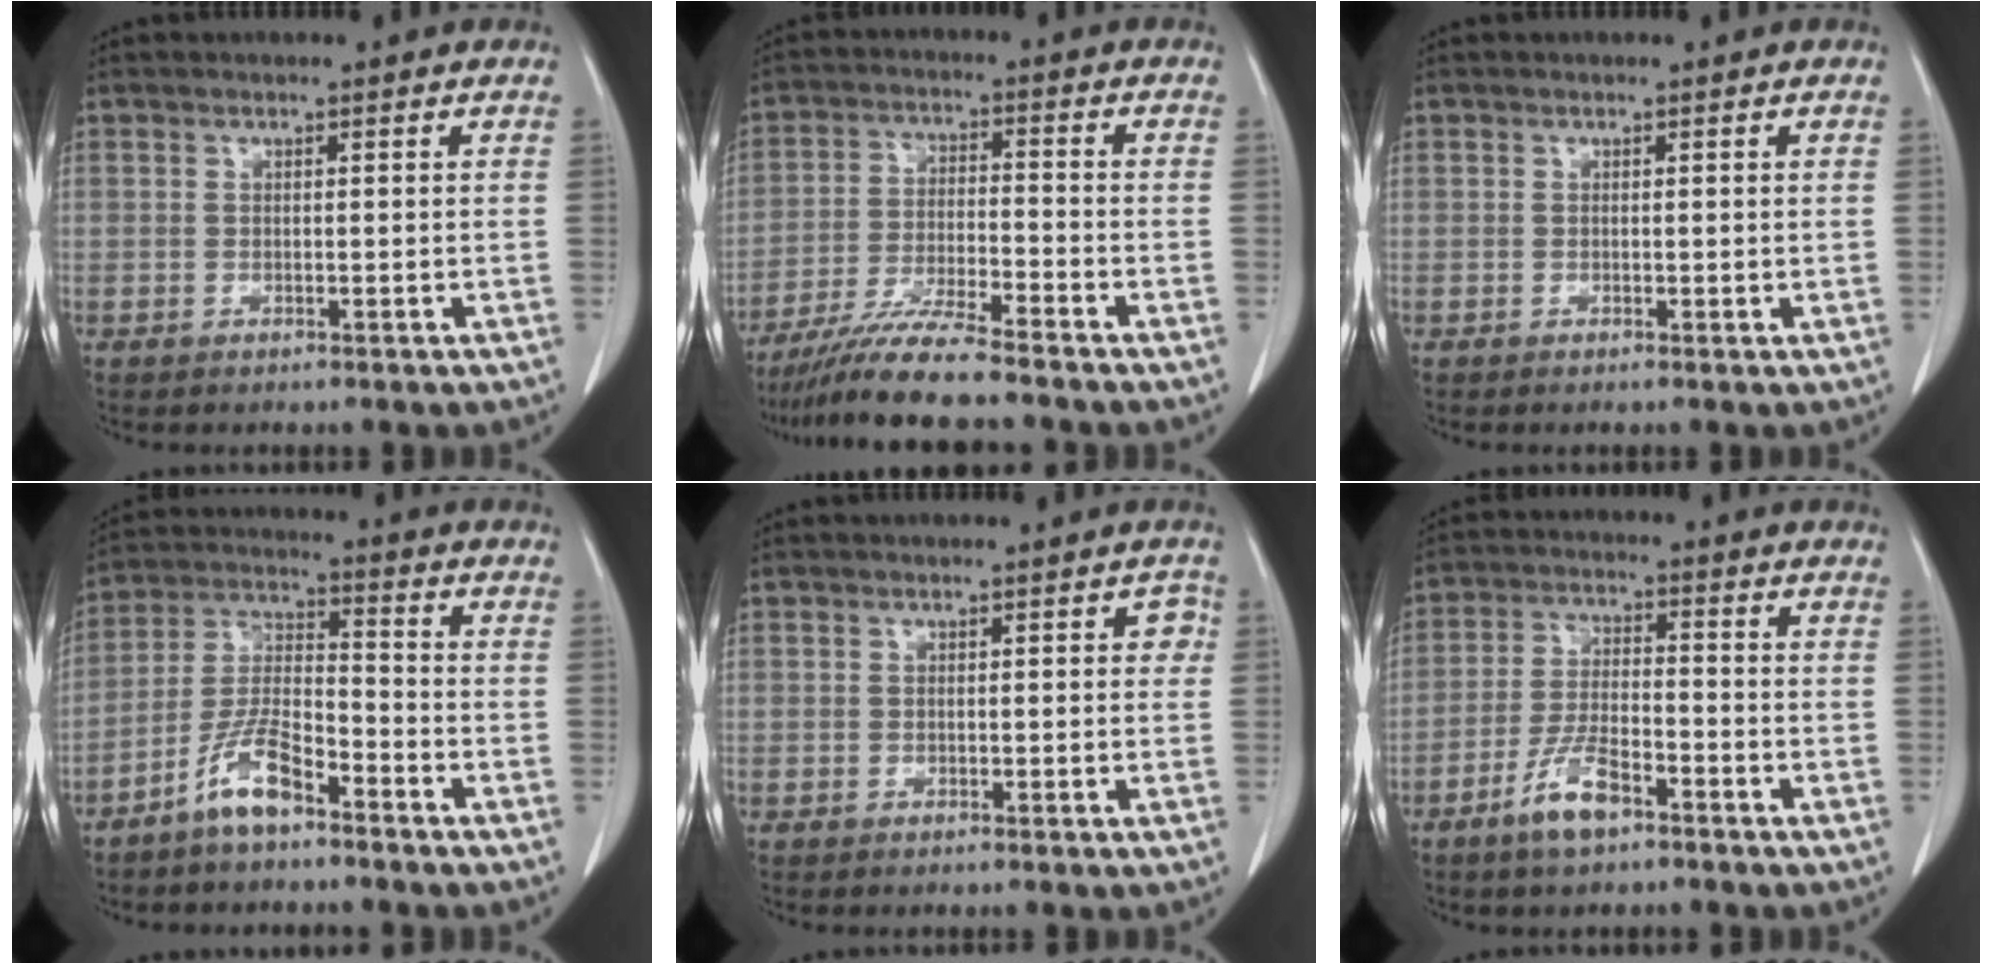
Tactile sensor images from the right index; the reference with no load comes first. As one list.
[{"total": 8.5, "force": [-7.4, -0.8, 4.1], "torque": [-0.075, -0.021, -0.141]}, {"total": 0.0}, {"total": 8.1, "force": [-5.4, 1.9, 5.6], "torque": [-0.120, -0.001, -0.113]}, {"total": 2.2, "force": [0.6, 1.2, 1.8], "torque": [-0.006, 0.010, 0.004]}, {"total": 6.7, "force": [-4.2, 1.8, 4.9], "torque": [-0.098, -0.002, -0.082]}]